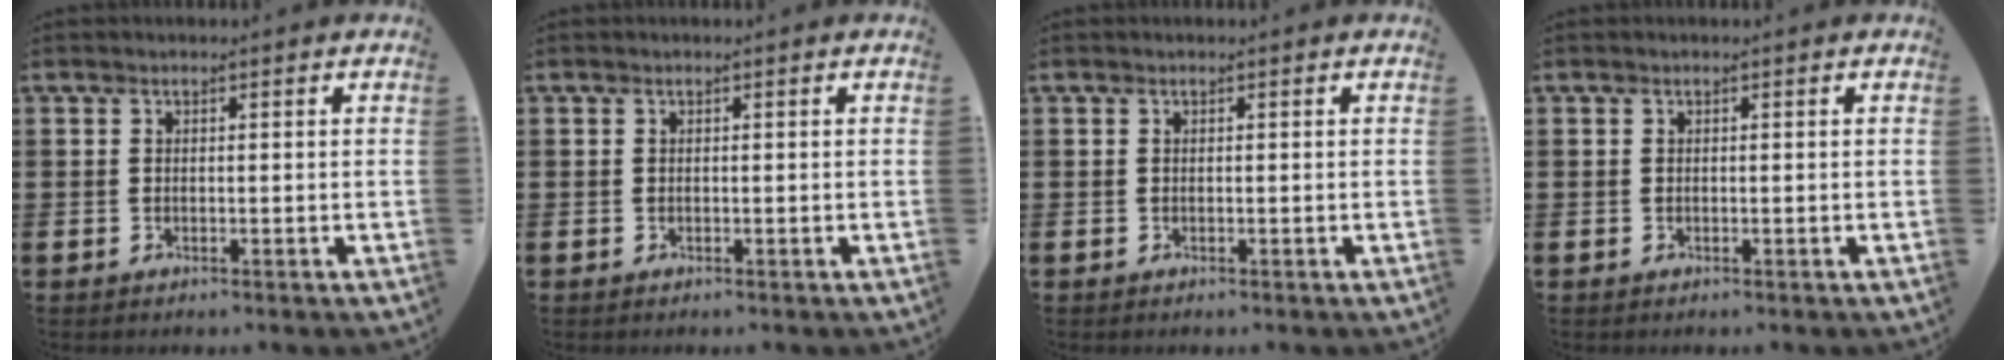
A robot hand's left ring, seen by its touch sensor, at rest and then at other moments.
{"total": 0.0}
{"total": 0.0}
{"total": 0.0}